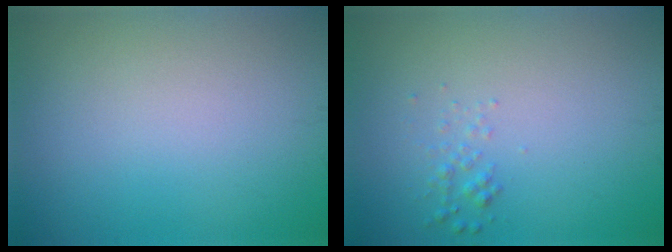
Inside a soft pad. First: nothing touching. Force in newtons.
{"total": 1.0, "press": 1.0, "slide": 0.0}